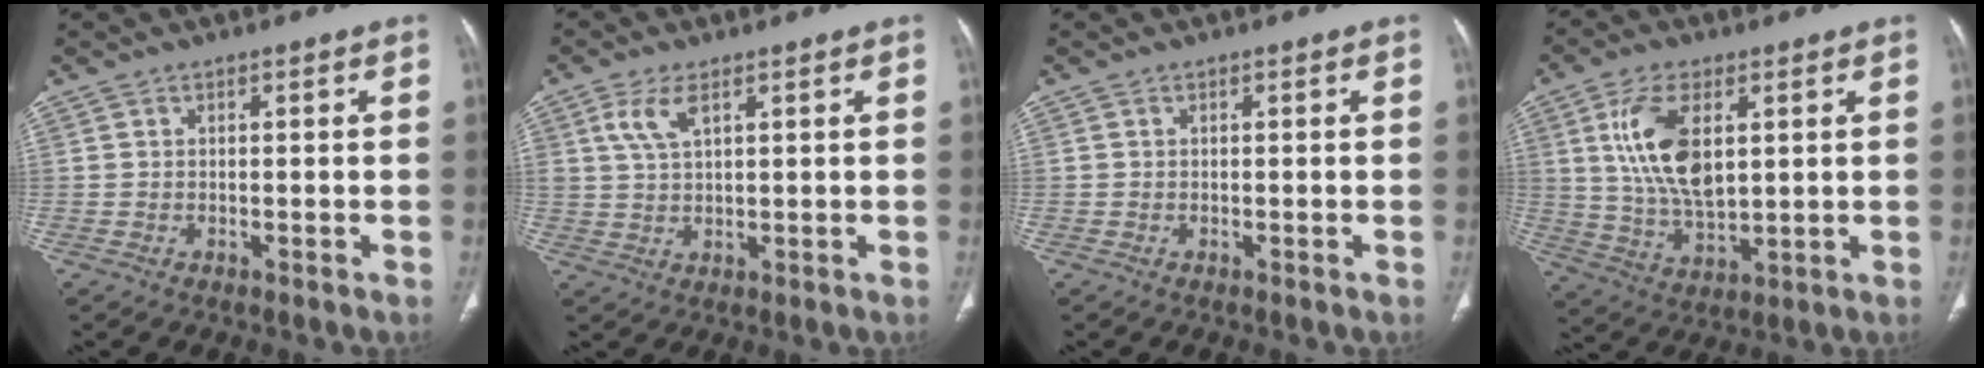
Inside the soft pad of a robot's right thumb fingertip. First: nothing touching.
{"total": 5.0, "force": [2.4, 2.3, 3.7], "torque": [-0.080, -0.003, 0.053]}
{"total": 0.0}
{"total": 13.3, "force": [3.6, 6.8, 10.8], "torque": [-0.202, -0.018, 0.075]}